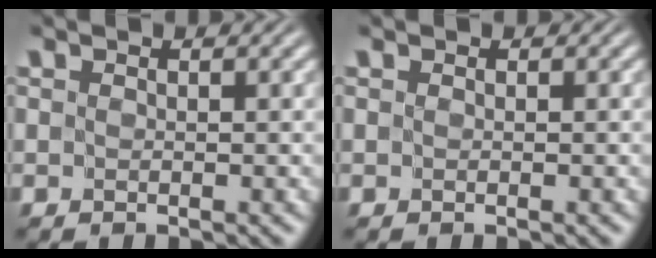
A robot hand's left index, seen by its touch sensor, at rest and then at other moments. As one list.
[{"total": 0.0}]